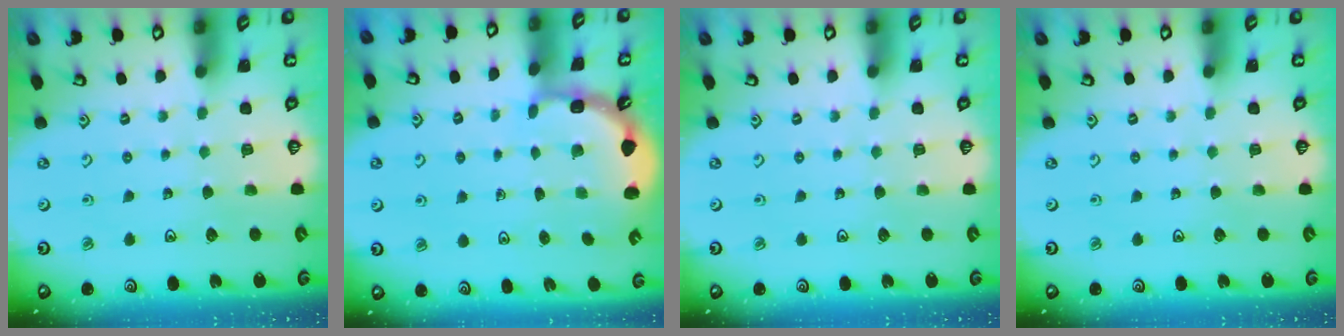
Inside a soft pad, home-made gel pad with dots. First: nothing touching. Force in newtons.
{"total": 2.3, "press": 2.1, "slide": 0.9}
{"total": 0.0}
{"total": 0.0}